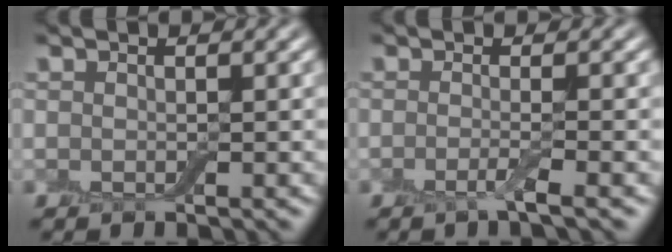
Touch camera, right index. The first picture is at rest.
{"total": 1.8, "force": [-0.7, 0.3, 1.6], "torque": [-0.027, -0.005, -0.020]}